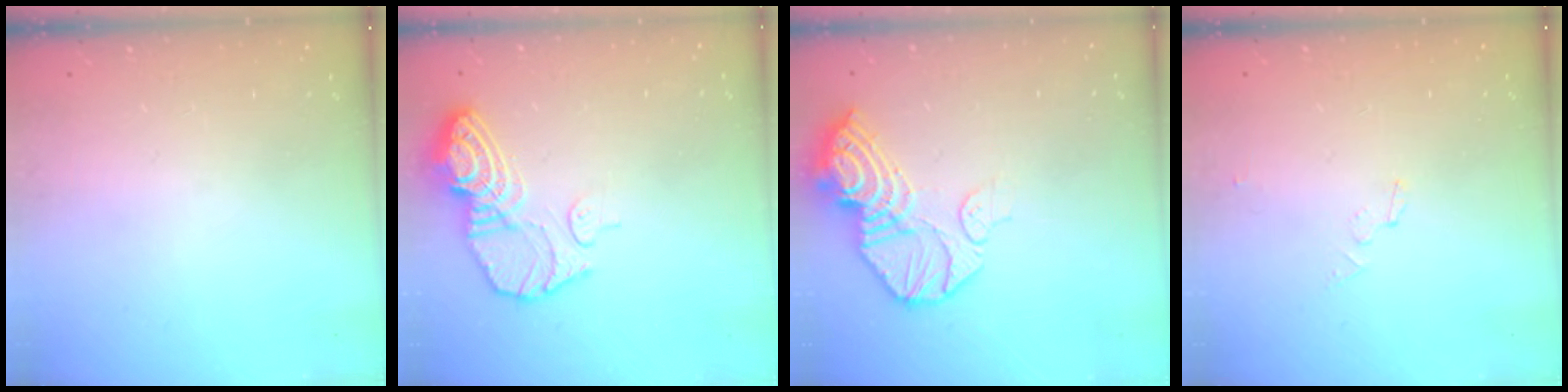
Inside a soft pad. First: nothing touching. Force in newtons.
{"total": 11.8, "press": 11.7, "slide": 1.1}
{"total": 15.1, "press": 14.9, "slide": 2.4}
{"total": 2.9, "press": 2.9, "slide": 0.2}